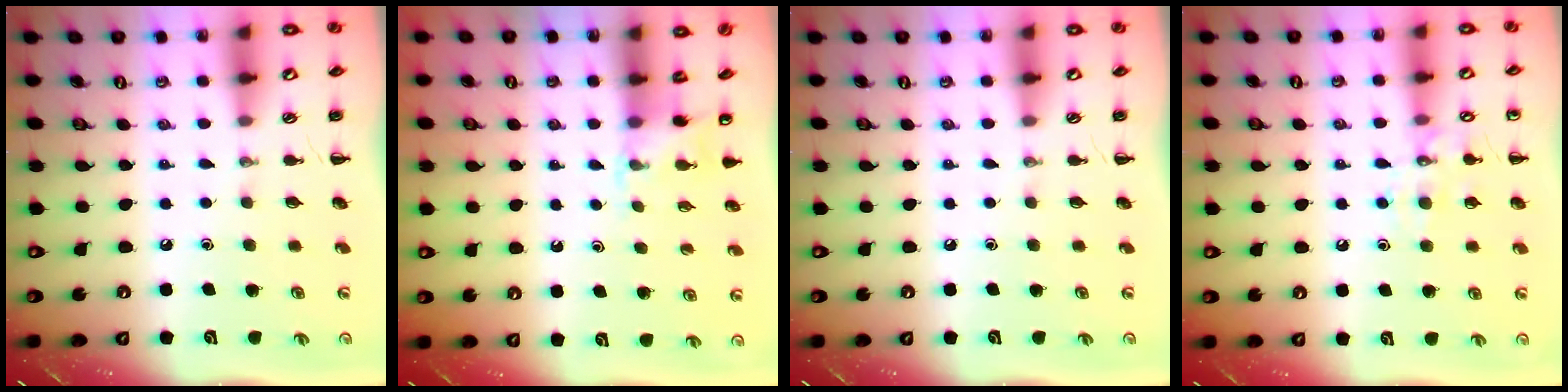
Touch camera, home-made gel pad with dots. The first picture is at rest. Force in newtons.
{"total": 4.4, "press": 4.2, "slide": 1.2}
{"total": 0.0}
{"total": 9.1, "press": 9.1, "slide": 0.9}